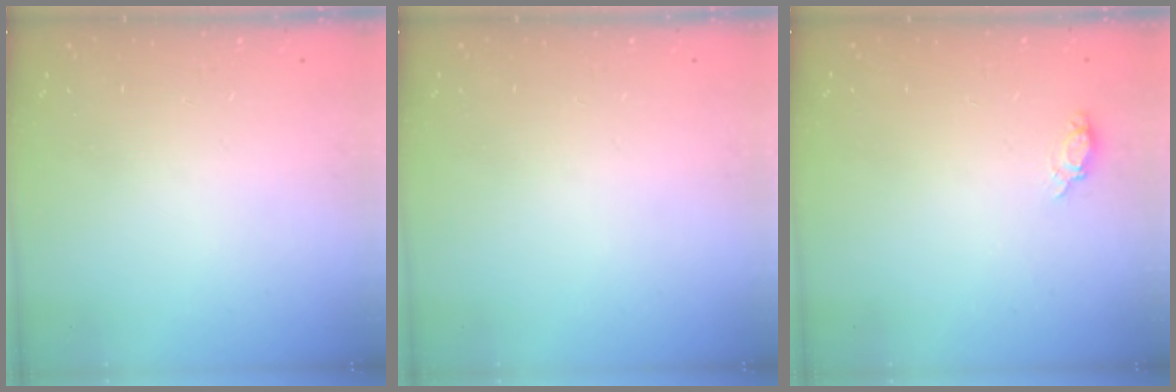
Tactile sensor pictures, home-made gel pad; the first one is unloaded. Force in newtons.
{"total": 0.0}
{"total": 6.2, "press": 5.9, "slide": 1.9}